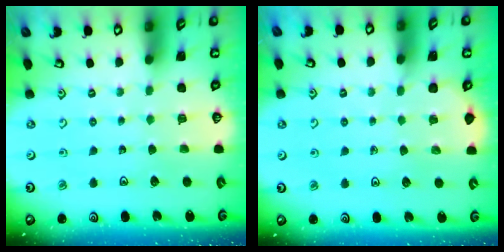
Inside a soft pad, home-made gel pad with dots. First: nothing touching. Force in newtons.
{"total": 1.4, "press": 1.4, "slide": 0.1}